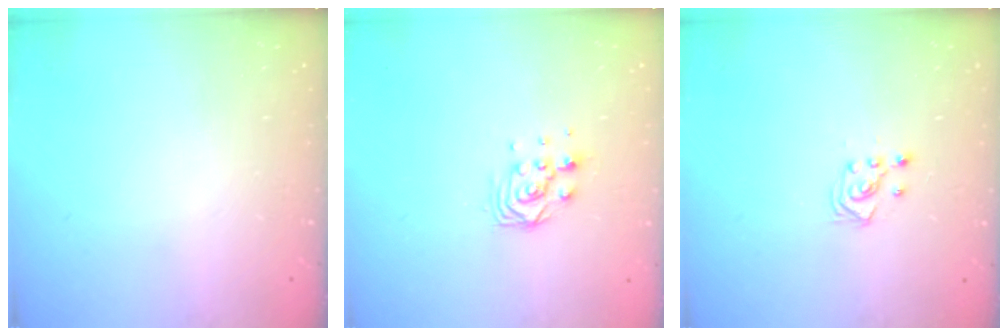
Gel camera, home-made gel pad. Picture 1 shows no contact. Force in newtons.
{"total": 6.6, "press": 6.6, "slide": 0.5}
{"total": 3.0, "press": 2.8, "slide": 1.0}